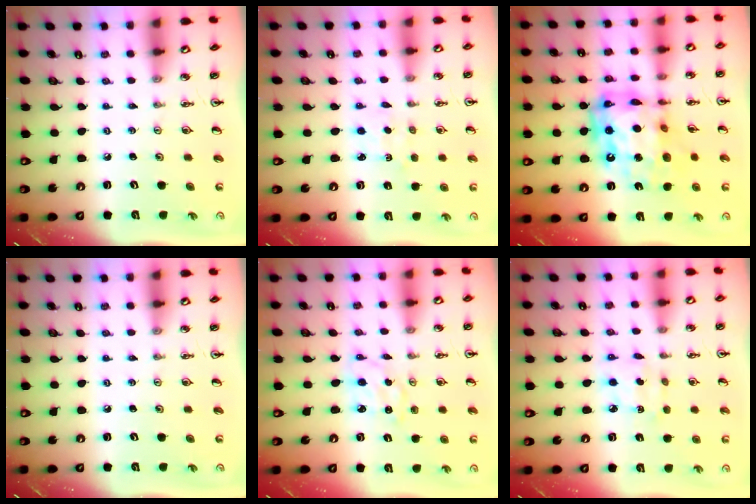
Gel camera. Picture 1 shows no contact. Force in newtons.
{"total": 1.7, "press": 1.7, "slide": 0.3}
{"total": 19.3, "press": 19.1, "slide": 2.7}
{"total": 0.0}
{"total": 2.5, "press": 2.5, "slide": 0.3}
{"total": 3.9, "press": 3.9, "slide": 0.1}